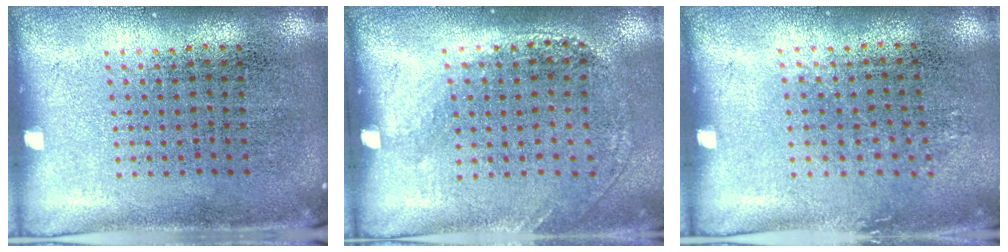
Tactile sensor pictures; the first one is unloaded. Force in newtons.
{"total": 1.3, "press": 1.0, "slide": 0.8}
{"total": 0.8, "press": 0.6, "slide": 0.5}